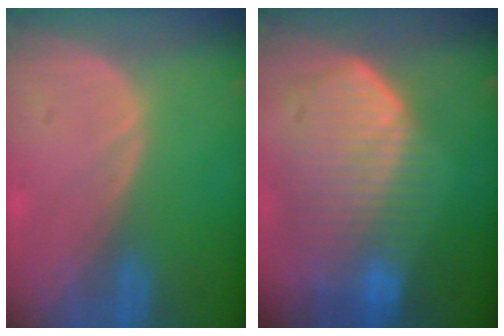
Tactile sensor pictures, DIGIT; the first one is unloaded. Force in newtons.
{"total": 10.8, "press": 9.5, "slide": 5.1}